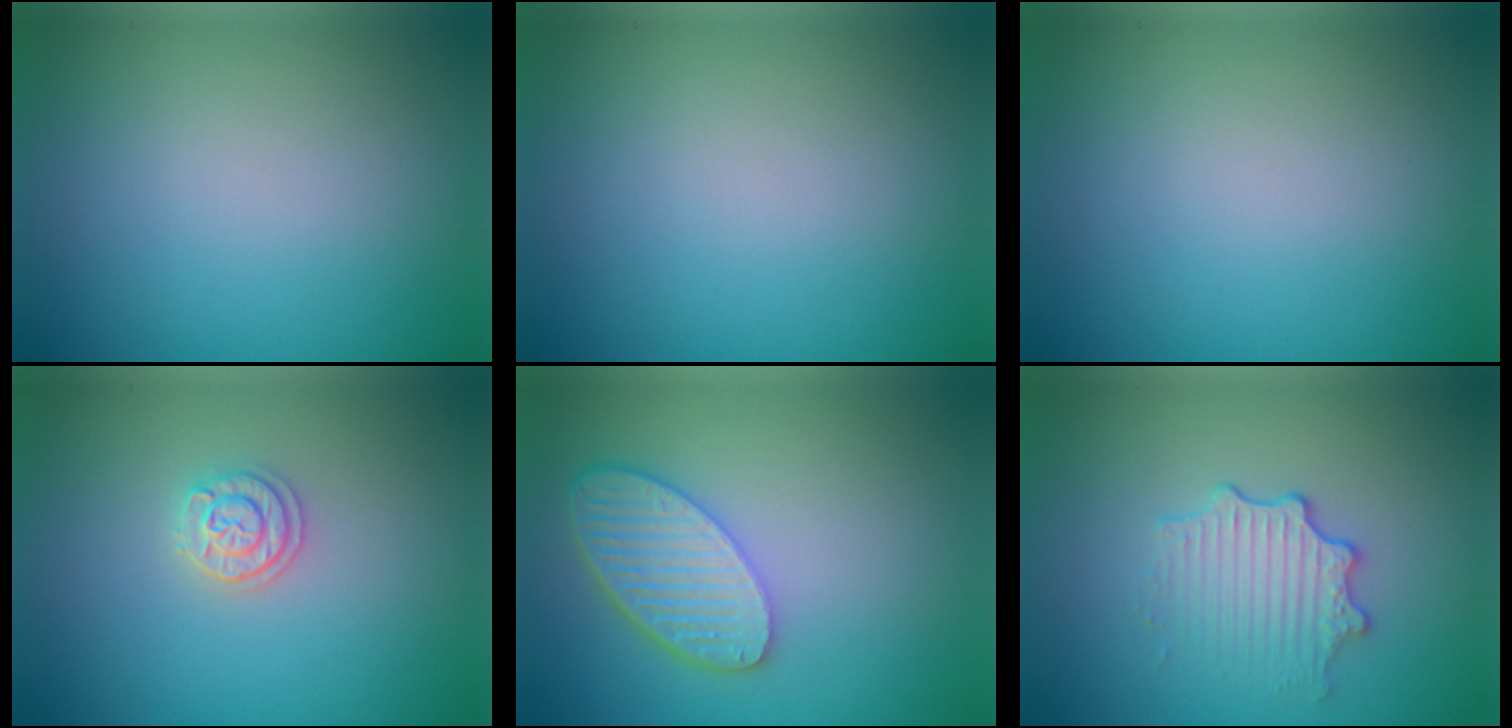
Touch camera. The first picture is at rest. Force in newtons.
{"total": 0.0}
{"total": 0.0}
{"total": 2.1, "press": 2.0, "slide": 0.6}
{"total": 5.6, "press": 4.5, "slide": 3.3}
{"total": 3.2, "press": 2.7, "slide": 1.8}